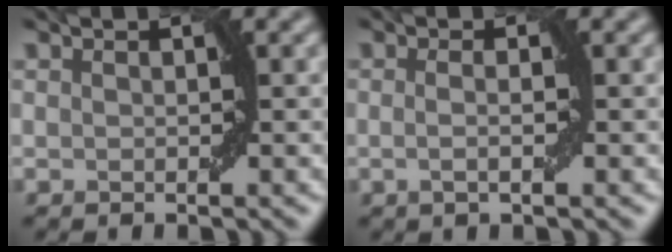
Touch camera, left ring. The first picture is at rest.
{"total": 1.8, "force": [-0.1, 0.4, 1.7], "torque": [-0.024, -0.002, -0.010]}